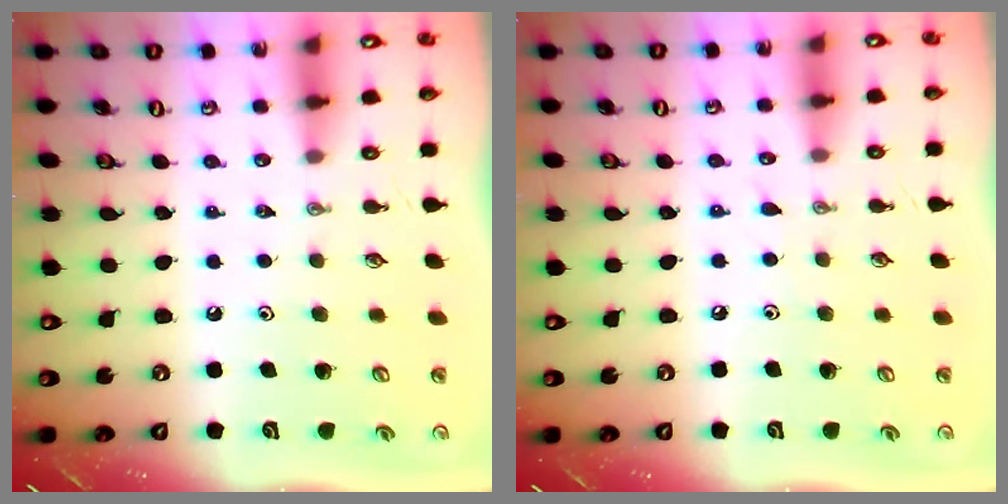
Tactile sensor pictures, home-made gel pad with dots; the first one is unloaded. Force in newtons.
{"total": 3.0, "press": 3.0, "slide": 0.3}